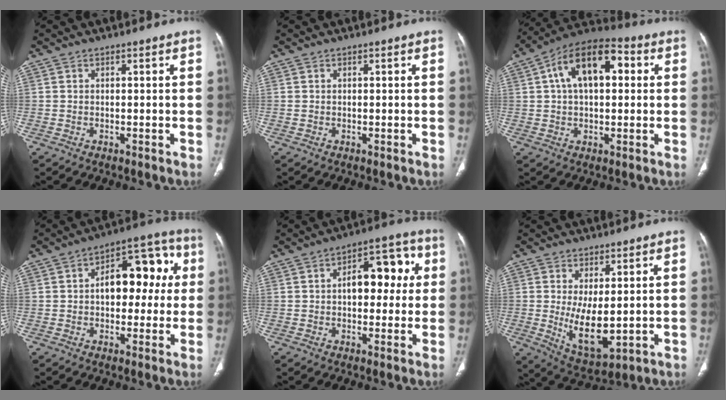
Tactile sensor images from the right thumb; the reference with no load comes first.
{"total": 0.0}
{"total": 14.7, "force": [3.5, 8.1, 11.7], "torque": [-0.177, 0.029, 0.050]}
{"total": 14.5, "force": [1.8, 8.6, 11.5], "torque": [-0.112, 0.043, 0.020]}
{"total": 11.9, "force": [1.6, 7.0, 9.5], "torque": [-0.091, 0.034, 0.018]}
{"total": 9.8, "force": [0.0, 4.5, 8.7], "torque": [-0.136, -0.026, 0.020]}